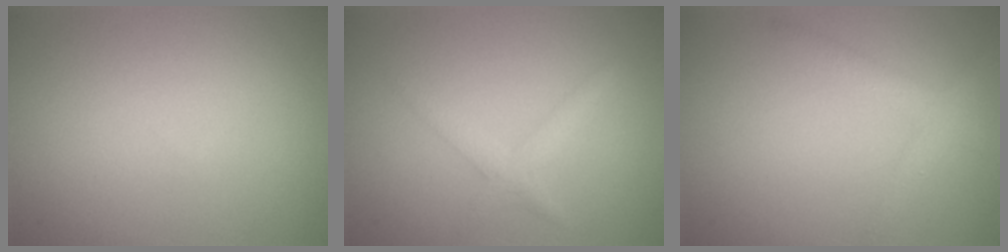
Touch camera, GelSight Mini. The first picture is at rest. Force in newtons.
{"total": 1.7, "press": 1.7, "slide": 0.1}
{"total": 2.4, "press": 2.4, "slide": 0.2}